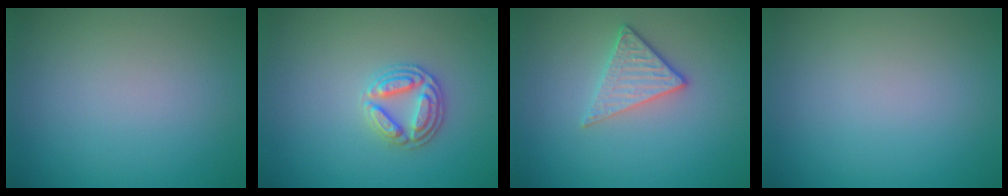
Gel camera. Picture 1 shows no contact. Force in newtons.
{"total": 2.8, "press": 2.8, "slide": 0.3}
{"total": 2.9, "press": 2.6, "slide": 1.3}
{"total": 0.0}